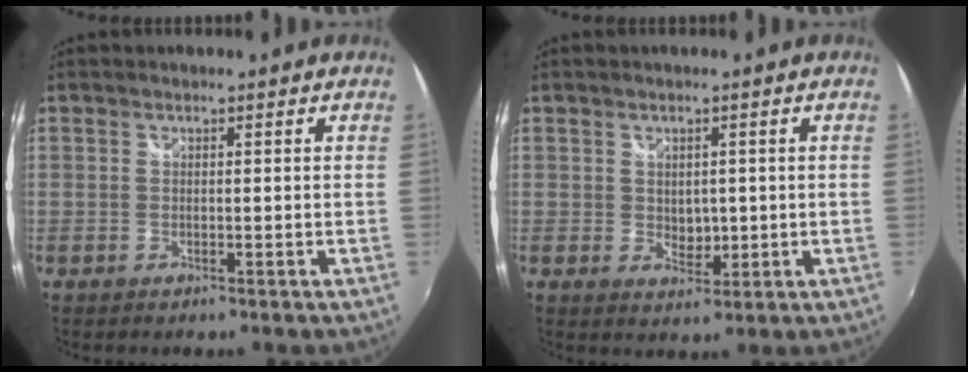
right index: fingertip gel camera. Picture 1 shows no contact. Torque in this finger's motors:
{"motor_torque": [0.00, 0.04, 0.19, 0.02]}